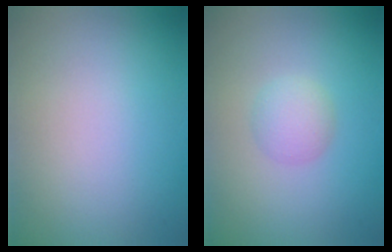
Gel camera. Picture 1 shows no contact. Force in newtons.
{"total": 2.0, "press": 2.0, "slide": 0.1}